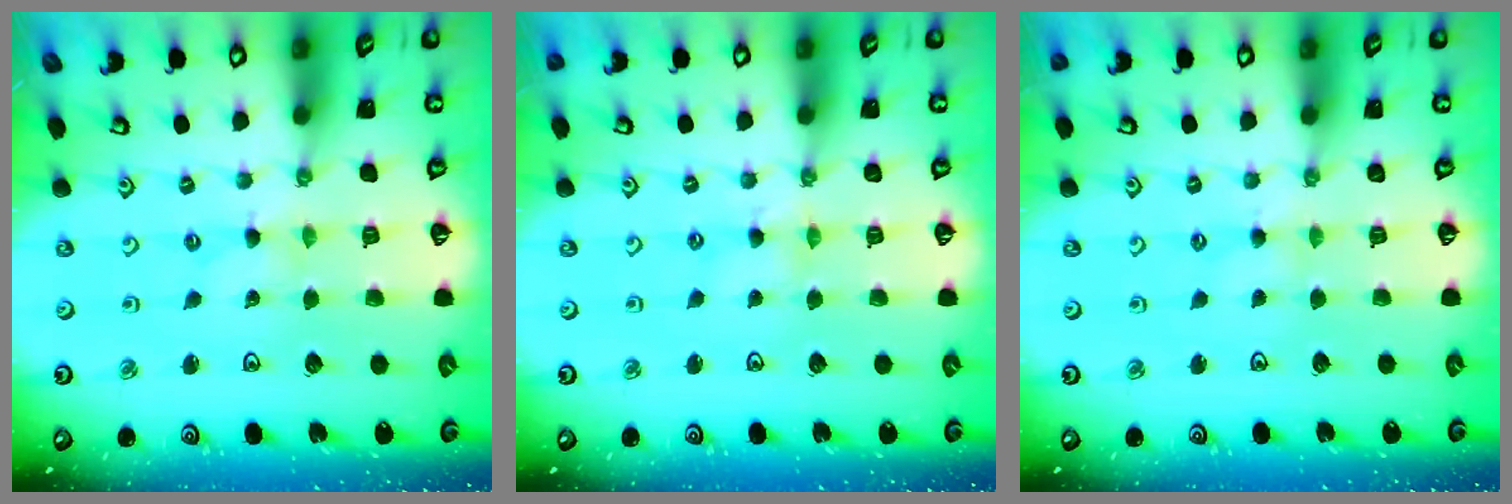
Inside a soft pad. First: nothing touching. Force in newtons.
{"total": 0.6, "press": 0.6, "slide": 0.2}
{"total": 1.2, "press": 1.2, "slide": 0.3}